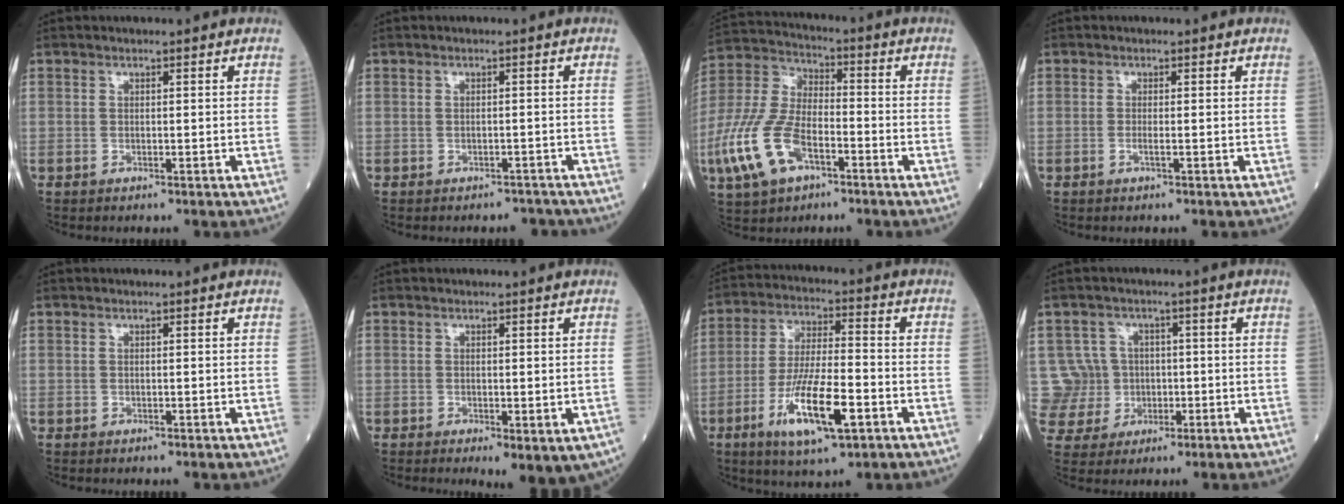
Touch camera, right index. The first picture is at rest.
{"total": 2.7, "force": [-2.5, 0.9, -0.2], "torque": [0.013, 0.003, -0.031]}
{"total": 13.9, "force": [-5.7, 6.8, 10.6], "torque": [-0.254, 0.003, -0.108]}
{"total": 1.0, "force": [-0.4, 0.0, 0.9], "torque": [-0.022, -0.002, -0.007]}
{"total": 0.0}
{"total": 6.5, "force": [-3.3, 1.9, 5.3], "torque": [-0.053, -0.016, -0.046]}
{"total": 12.7, "force": [-5.2, 2.5, 11.4], "torque": [-0.219, -0.015, -0.090]}
{"total": 6.9, "force": [0.2, 6.9, -0.1], "torque": [0.005, 0.021, 0.011]}